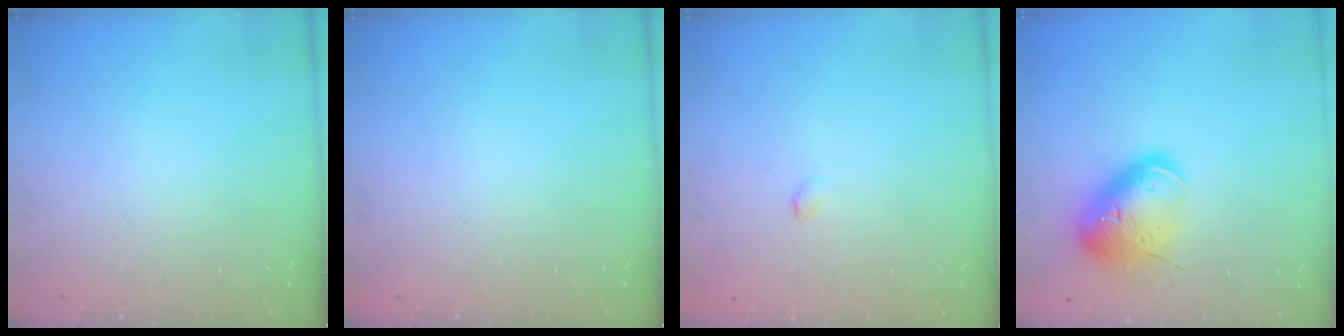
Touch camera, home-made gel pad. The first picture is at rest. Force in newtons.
{"total": 0.0}
{"total": 3.3, "press": 3.2, "slide": 0.7}
{"total": 17.0, "press": 16.8, "slide": 2.7}